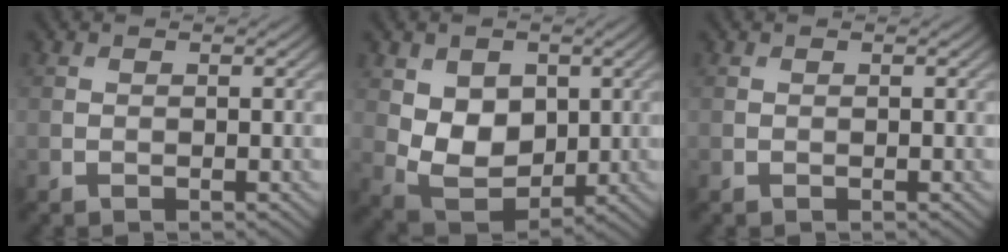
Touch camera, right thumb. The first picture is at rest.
{"total": 7.5, "force": [1.6, 5.4, 4.9], "torque": [-0.112, -0.014, 0.026]}
{"total": 0.0}